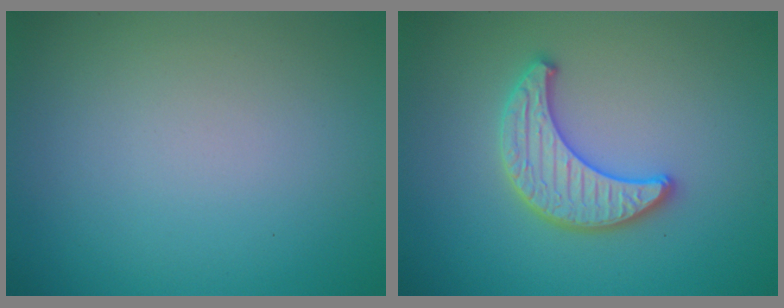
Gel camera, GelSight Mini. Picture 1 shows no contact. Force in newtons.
{"total": 3.4, "press": 3.3, "slide": 0.7}